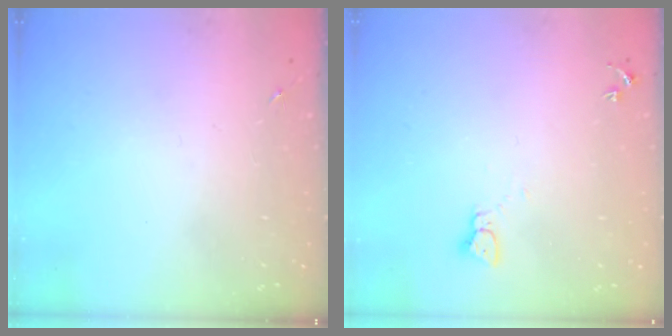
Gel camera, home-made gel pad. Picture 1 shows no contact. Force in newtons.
{"total": 2.3, "press": 2.3, "slide": 0.3}